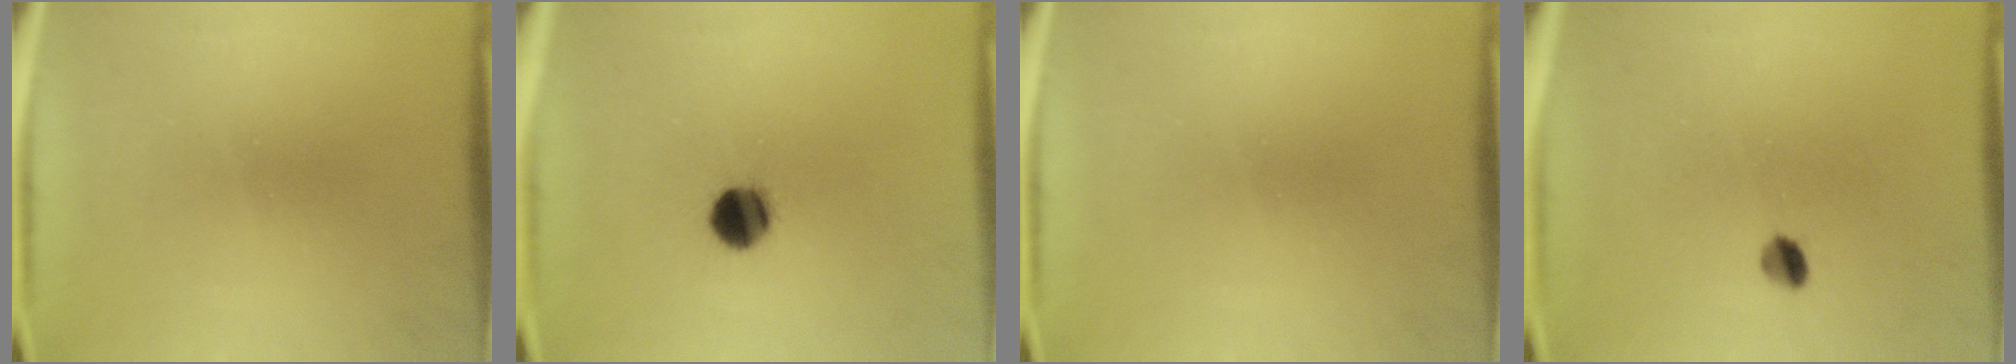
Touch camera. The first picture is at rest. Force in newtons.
{"total": 6.4}
{"total": 0.0}
{"total": 2.5}